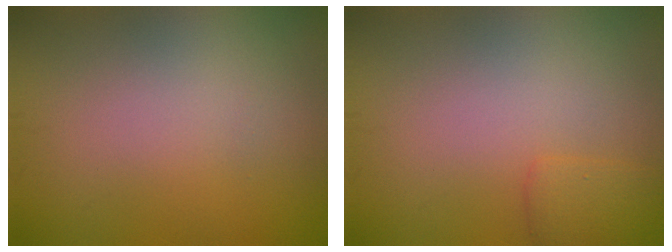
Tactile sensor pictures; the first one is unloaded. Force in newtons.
{"total": 1.6, "press": 1.6, "slide": 0.1}